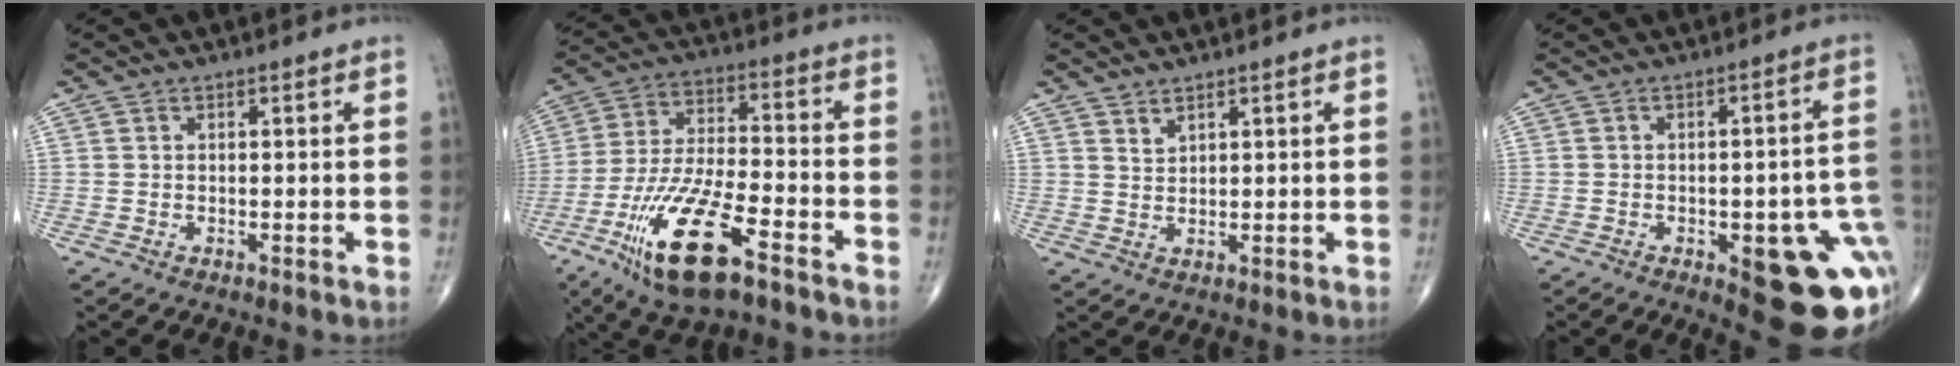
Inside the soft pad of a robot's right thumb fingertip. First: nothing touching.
{"total": 17.9, "force": [-9.4, 5.4, 14.2], "torque": [-0.289, 0.033, -0.170]}
{"total": 1.8, "force": [1.6, 0.7, 0.6], "torque": [-0.002, -0.014, 0.031]}
{"total": 17.2, "force": [-4.8, 6.2, 15.3], "torque": [-0.135, 0.023, -0.035]}